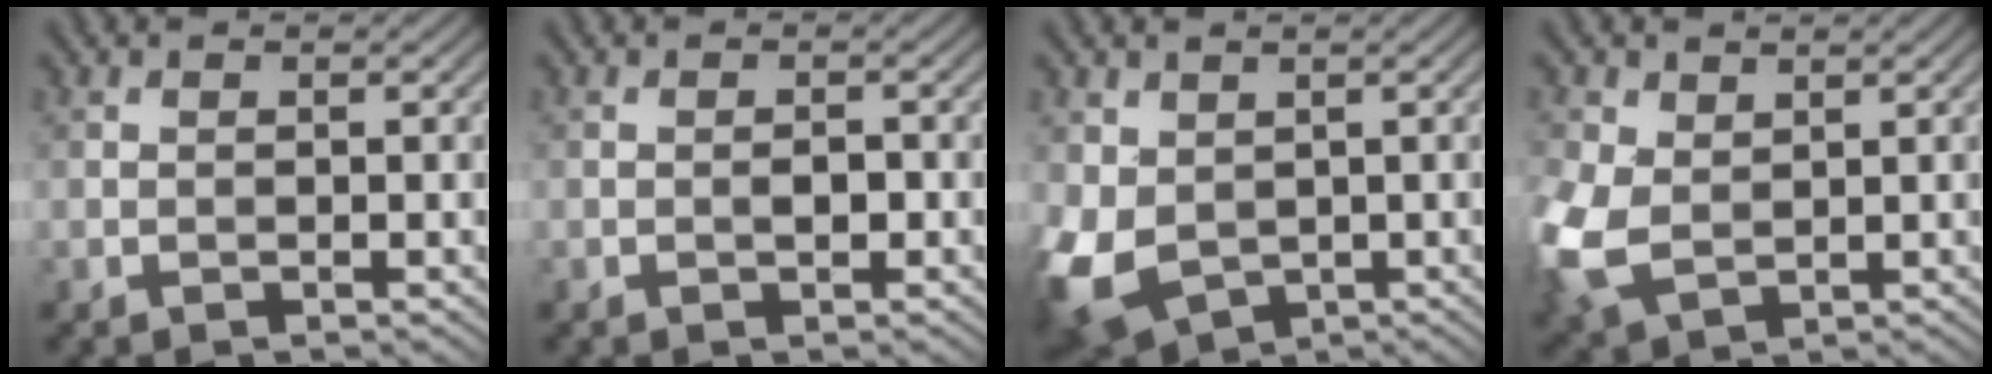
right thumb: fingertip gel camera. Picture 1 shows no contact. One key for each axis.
{"total": 1.3, "fx": -0.3, "fy": 0.7, "fz": 1.1, "tx": -0.015, "ty": 0.004, "tz": -0.007}
{"total": 8.4, "fx": -0.1, "fy": 6.4, "fz": 5.5, "tx": -0.171, "ty": -0.021, "tz": 0.001}
{"total": 7.7, "fx": 1.0, "fy": 5.6, "fz": 5.1, "tx": -0.171, "ty": -0.005, "tz": 0.019}